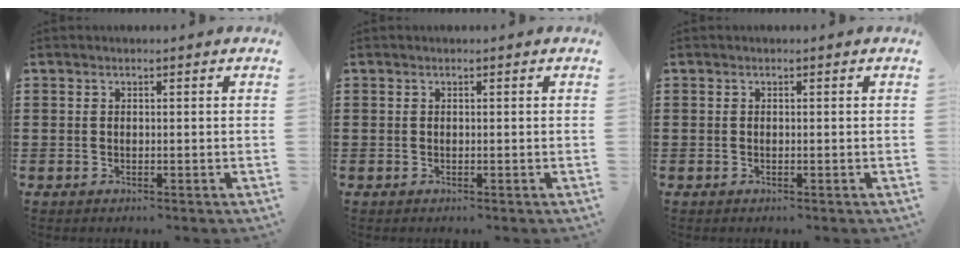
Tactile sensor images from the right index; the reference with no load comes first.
{"total": 0.0}
{"total": 0.0}